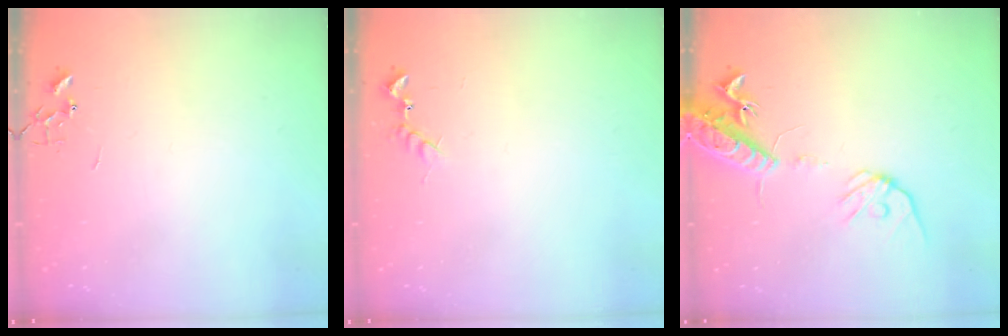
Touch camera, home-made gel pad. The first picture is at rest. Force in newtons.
{"total": 6.0, "press": 6.0, "slide": 0.6}
{"total": 16.4, "press": 16.1, "slide": 3.0}